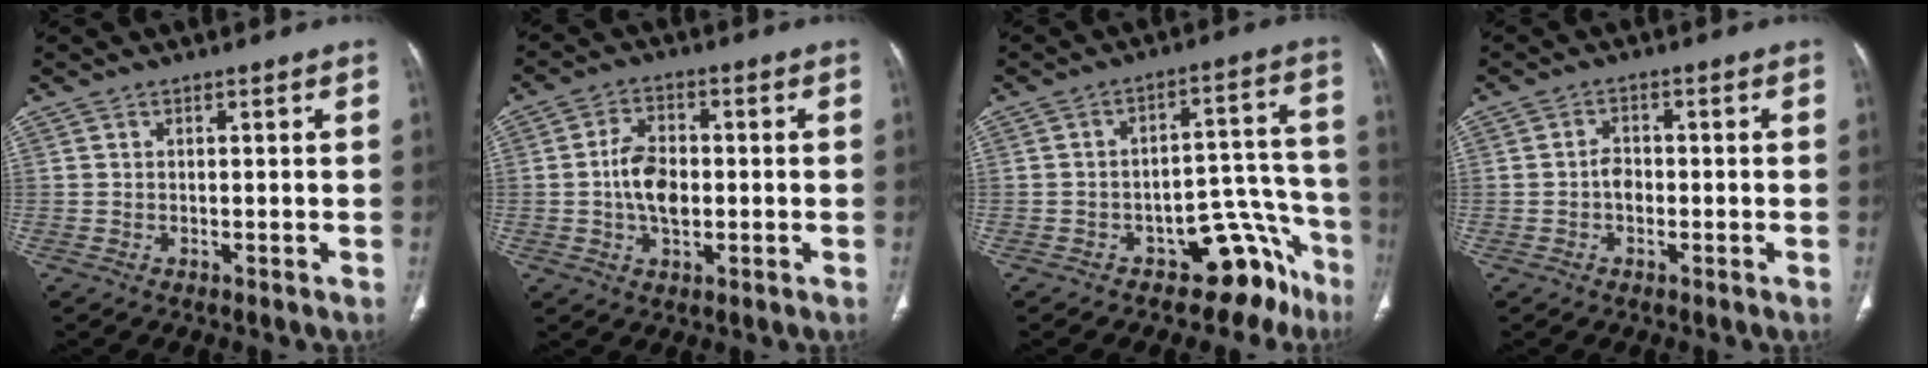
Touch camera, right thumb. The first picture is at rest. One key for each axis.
{"total": 7.5, "fx": -0.6, "fy": 4.7, "fz": 5.8, "tx": -0.097, "ty": 0.009, "tz": -0.013}
{"total": 12.1, "fx": -8.2, "fy": 6.6, "fz": 5.8, "tx": -0.008, "ty": 0.115, "tz": -0.115}
{"total": 2.5, "fx": -0.7, "fy": 1.9, "fz": 1.6, "tx": -0.015, "ty": 0.010, "tz": -0.017}